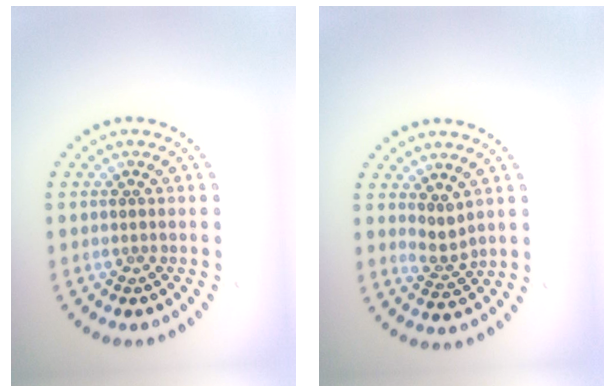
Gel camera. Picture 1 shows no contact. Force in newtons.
{"total": 1.8, "press": 1.3, "slide": 1.2}